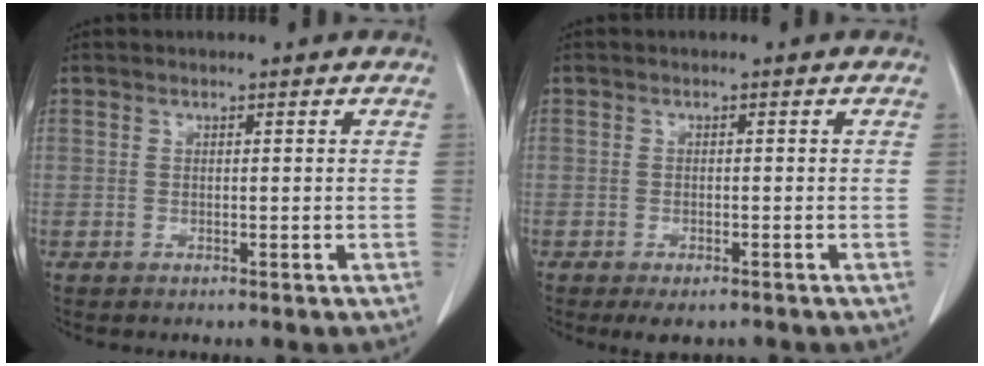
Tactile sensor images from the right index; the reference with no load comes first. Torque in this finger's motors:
{"motor_torque": [0.38, -0.32, 0.15, 0.04]}